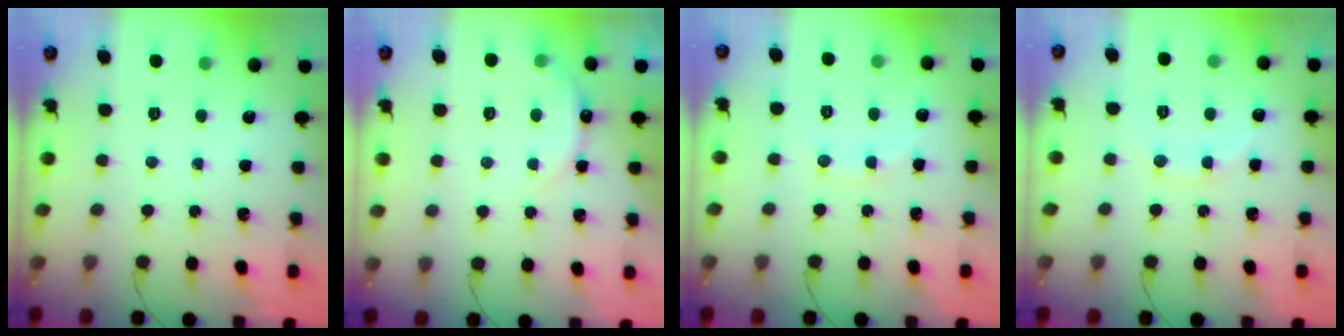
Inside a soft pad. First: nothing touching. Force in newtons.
{"total": 6.5, "press": 6.4, "slide": 1.2}
{"total": 7.7, "press": 7.6, "slide": 1.5}
{"total": 9.2, "press": 9.1, "slide": 1.5}